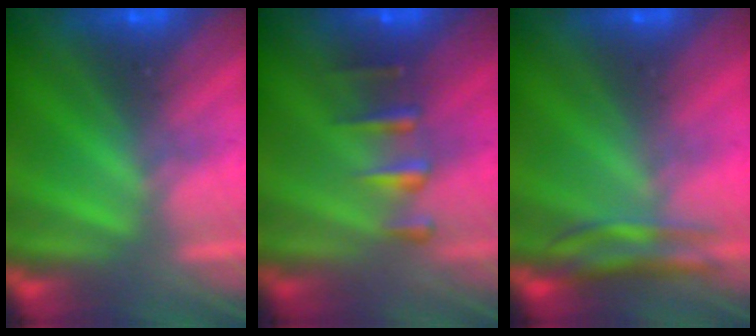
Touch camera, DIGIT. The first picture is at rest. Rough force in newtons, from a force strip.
{"total": 2.4}
{"total": 4.2}